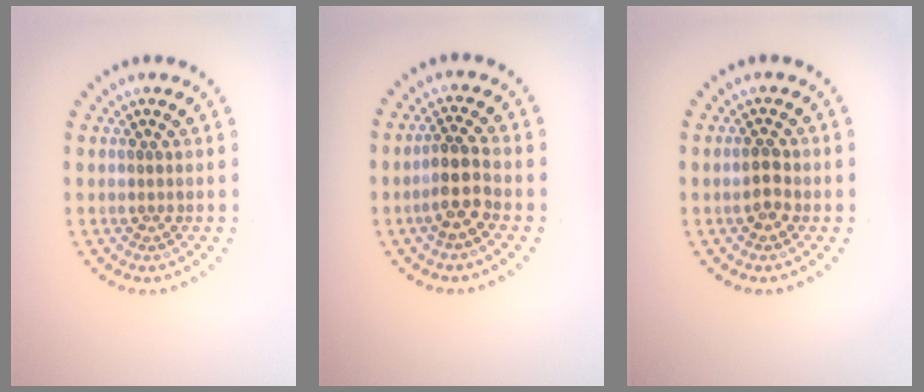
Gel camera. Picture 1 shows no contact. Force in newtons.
{"total": 2.7, "press": 2.5, "slide": 1.2}
{"total": 1.9, "press": 1.9, "slide": 0.1}